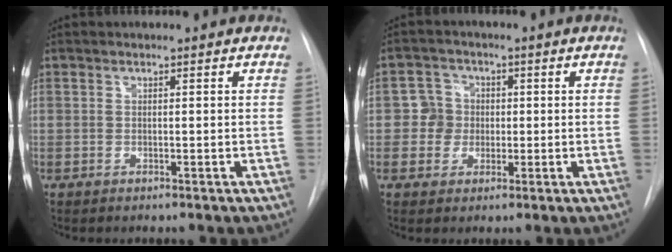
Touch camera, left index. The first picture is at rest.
{"total": 4.3, "force": [-0.2, 4.2, 0.6], "torque": [-0.005, 0.016, -0.001]}